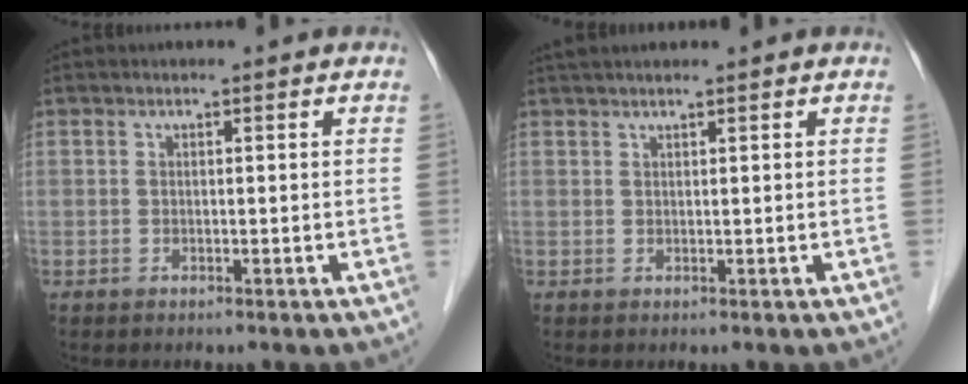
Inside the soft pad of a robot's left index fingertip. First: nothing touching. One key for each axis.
{"total": 3.4, "fx": 2.9, "fy": -0.1, "fz": 1.8, "tx": -0.023, "ty": 0.030, "tz": 0.050}